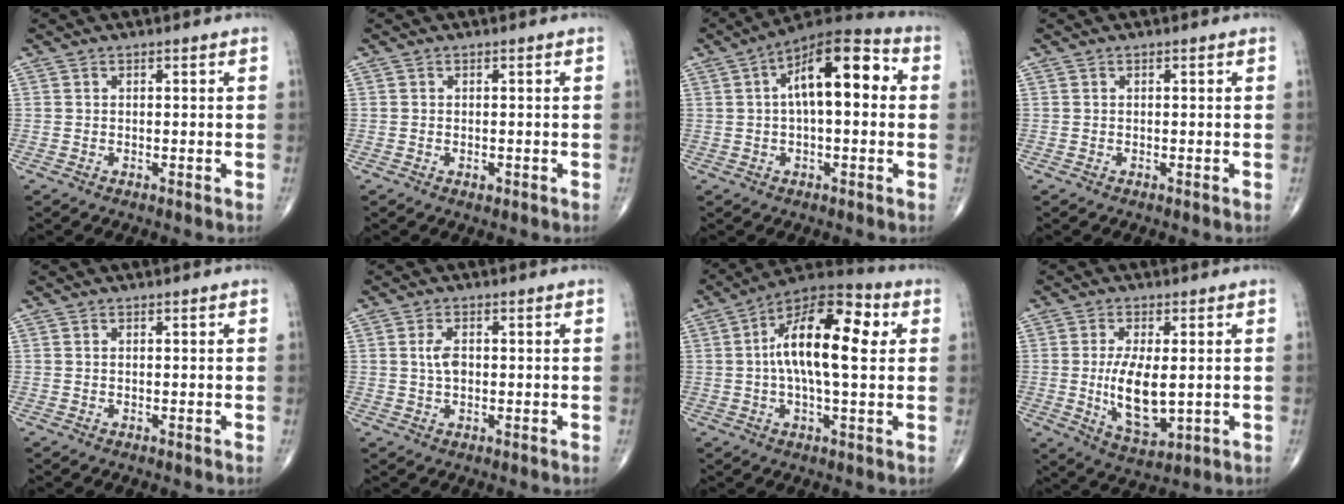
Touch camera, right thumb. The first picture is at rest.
{"total": 0.9, "force": [-0.4, 0.6, 0.6], "torque": [-0.009, -0.001, -0.004]}
{"total": 15.1, "force": [2.7, 6.5, 13.4], "torque": [-0.194, 0.035, 0.031]}
{"total": 0.0}
{"total": 0.0}
{"total": 3.2, "force": [0.3, 1.8, 2.6], "torque": [-0.048, 0.001, 0.004]}
{"total": 17.2, "force": [2.8, 6.9, 15.5], "torque": [-0.245, 0.027, 0.034]}
{"total": 10.3, "force": [-0.3, 4.6, 9.2], "torque": [-0.162, -0.022, 0.007]}